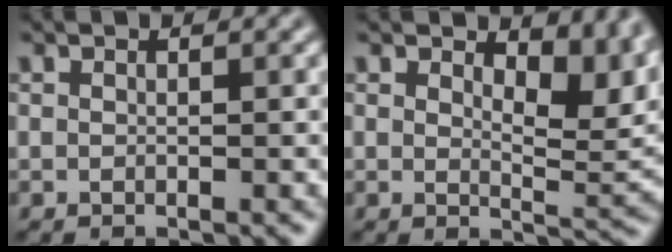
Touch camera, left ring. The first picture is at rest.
{"total": 6.3, "force": [3.5, 2.8, 4.5], "torque": [-0.054, -0.005, 0.053]}